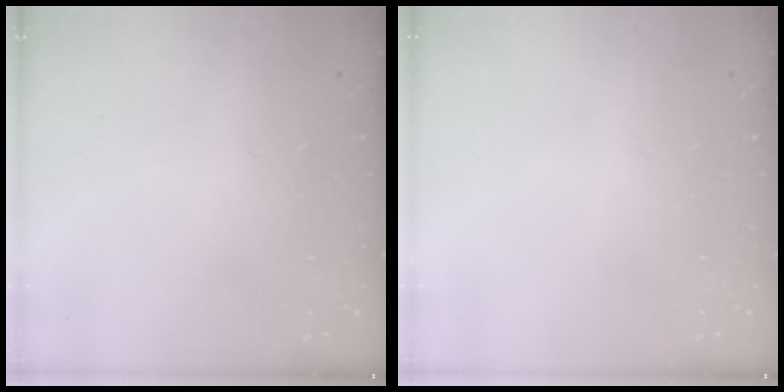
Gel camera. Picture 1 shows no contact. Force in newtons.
{"total": 0.0}